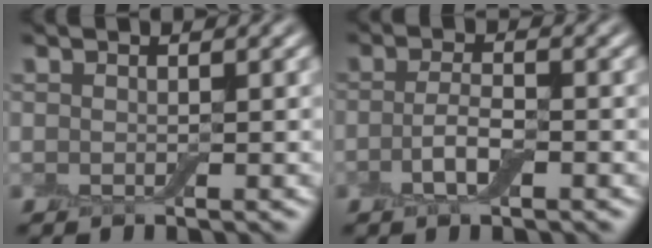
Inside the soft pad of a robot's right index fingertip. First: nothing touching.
{"total": 2.7, "force": [-1.0, 0.9, 2.3], "torque": [-0.051, 0.001, -0.024]}